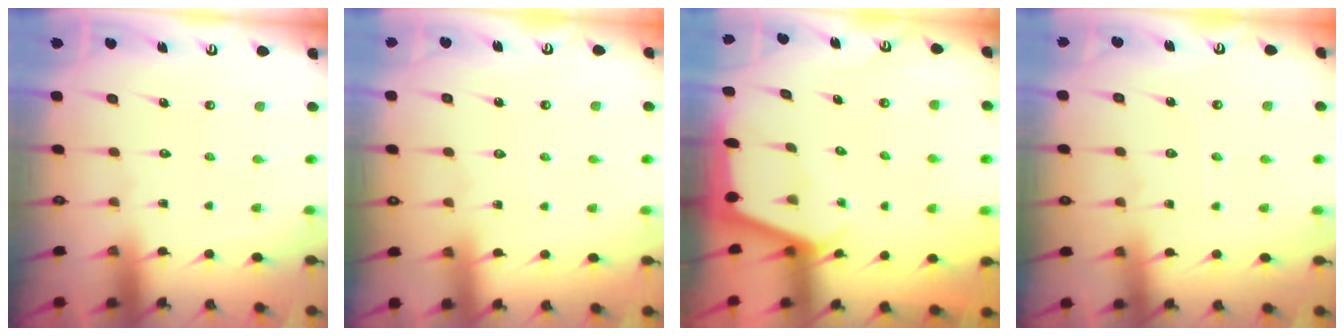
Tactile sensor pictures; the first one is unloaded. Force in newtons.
{"total": 2.8, "press": 2.8, "slide": 0.5}
{"total": 2.3, "press": 2.3, "slide": 0.1}
{"total": 3.3, "press": 3.3, "slide": 0.4}